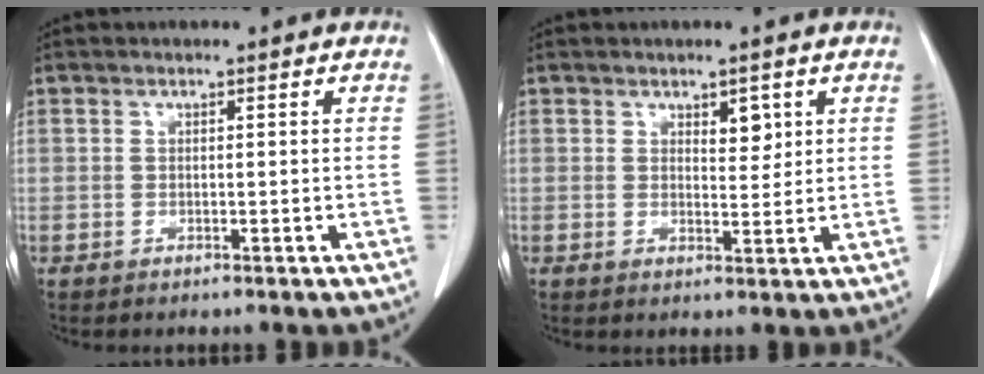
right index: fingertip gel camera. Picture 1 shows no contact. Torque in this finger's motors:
{"motor_torque": [0.07, 0.06, 0.06, 0.01]}